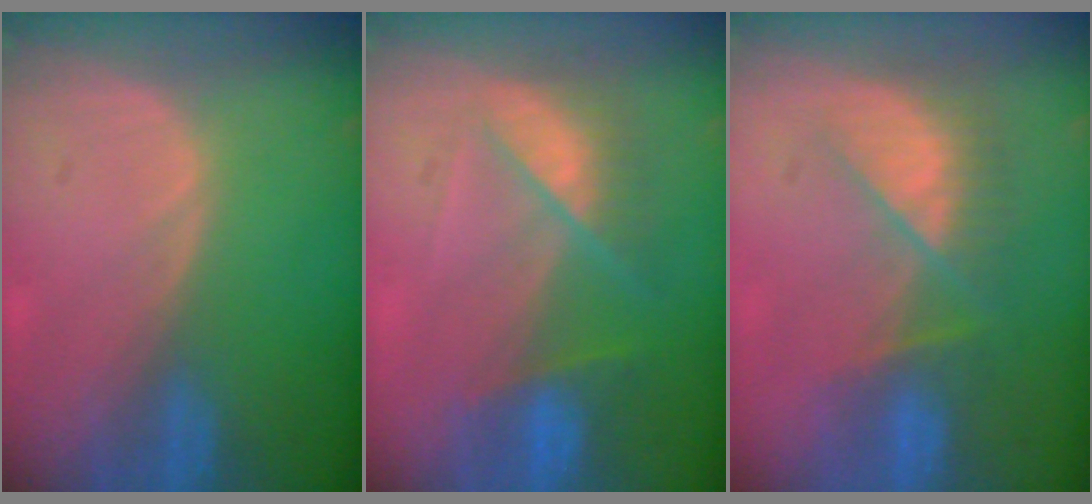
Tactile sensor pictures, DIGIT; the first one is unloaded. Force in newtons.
{"total": 7.3, "press": 6.6, "slide": 3.3}
{"total": 8.0, "press": 7.1, "slide": 3.6}